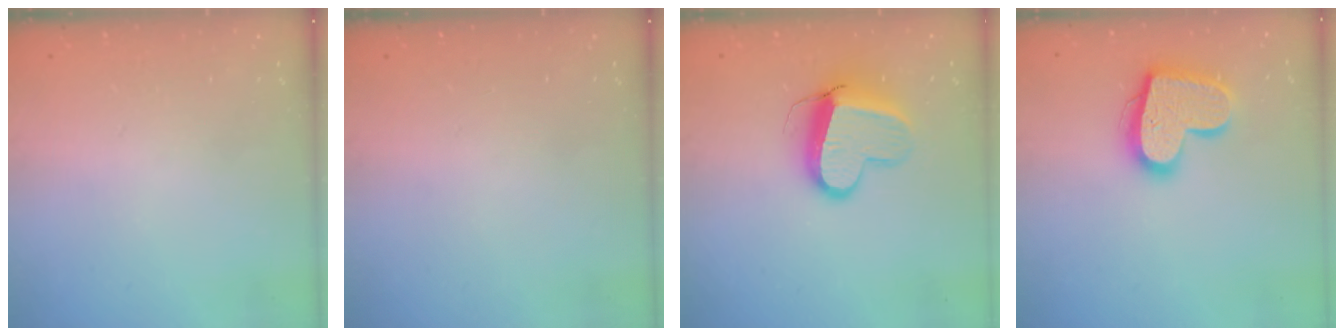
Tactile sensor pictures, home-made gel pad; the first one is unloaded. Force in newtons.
{"total": 0.0}
{"total": 10.7, "press": 10.6, "slide": 1.3}
{"total": 17.4, "press": 17.3, "slide": 1.4}